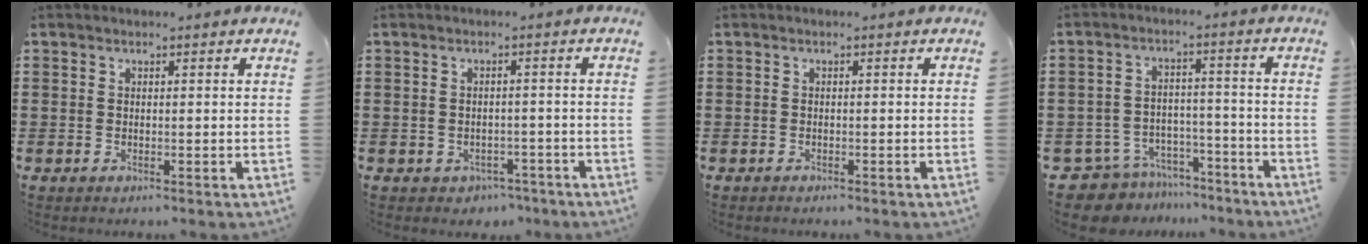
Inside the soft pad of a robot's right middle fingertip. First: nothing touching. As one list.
[{"total": 1.5, "force": [-1.3, 0.6, -0.2], "torque": [-0.005, -0.001, -0.030]}, {"total": 0.5, "force": [-0.5, 0.0, 0.0], "torque": [0.000, -0.002, -0.011]}, {"total": 7.6, "force": [-7.4, 1.8, 0.7], "torque": [-0.026, 0.017, -0.149]}]